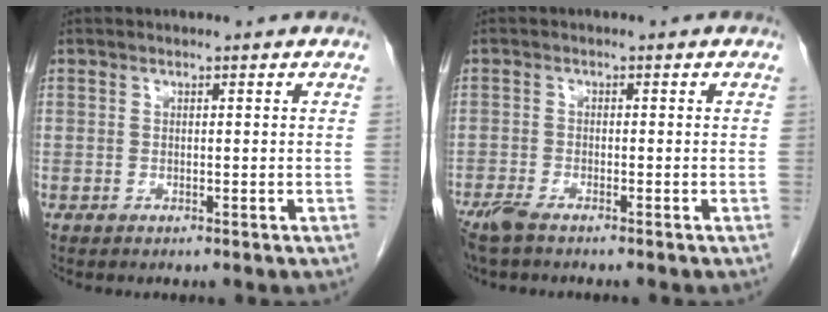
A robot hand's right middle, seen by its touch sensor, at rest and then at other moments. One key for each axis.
{"total": 3.8, "fx": -3.0, "fy": 0.7, "fz": 2.2, "tx": -0.047, "ty": -0.010, "tz": -0.054}